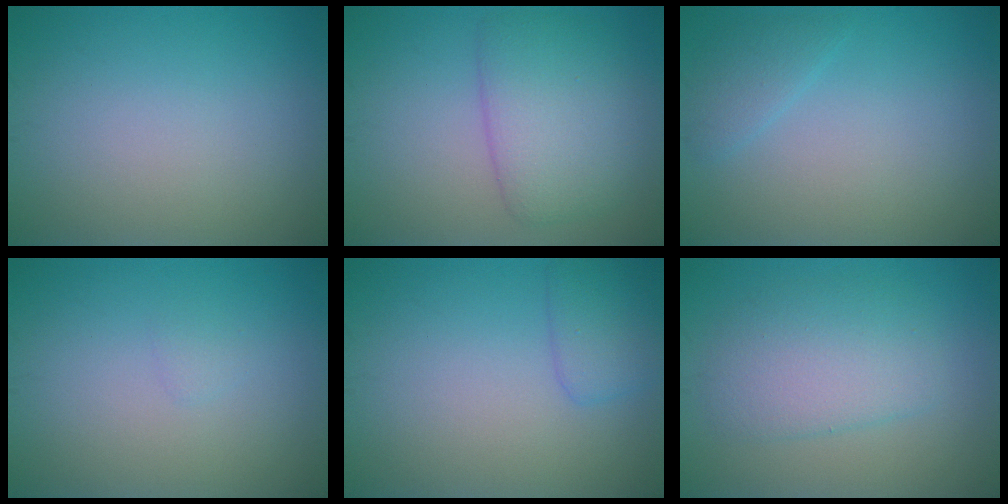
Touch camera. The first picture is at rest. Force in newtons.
{"total": 5.4, "press": 5.4, "slide": 0.2}
{"total": 1.5, "press": 1.5, "slide": 0.1}
{"total": 0.6, "press": 0.5, "slide": 0.1}
{"total": 2.2, "press": 2.2, "slide": 0.2}
{"total": 4.3, "press": 4.3, "slide": 0.2}